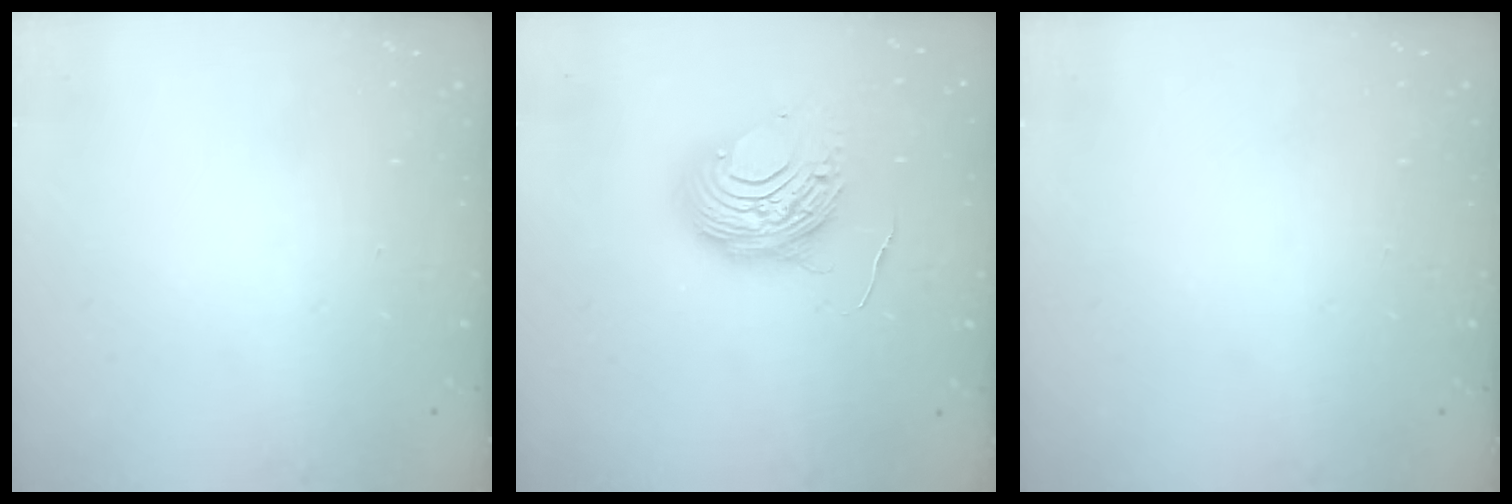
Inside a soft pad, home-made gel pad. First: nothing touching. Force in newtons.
{"total": 12.0, "press": 12.0, "slide": 0.9}
{"total": 0.0}